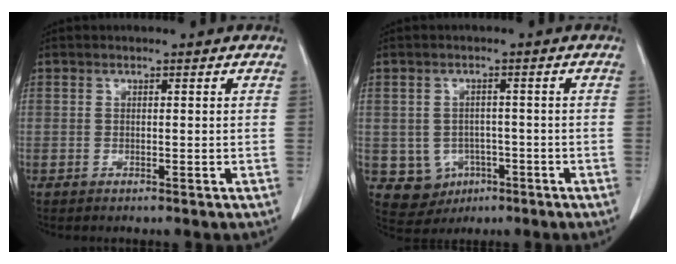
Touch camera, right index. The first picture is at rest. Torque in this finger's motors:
{"motor_torque": [0.16, -0.14, -0.36, -0.06]}